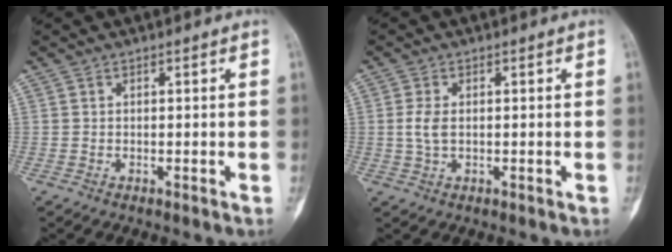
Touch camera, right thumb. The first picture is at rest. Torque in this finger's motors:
{"motor_torque": [0.33, 0.77, 0.13, -0.28, 0.11]}